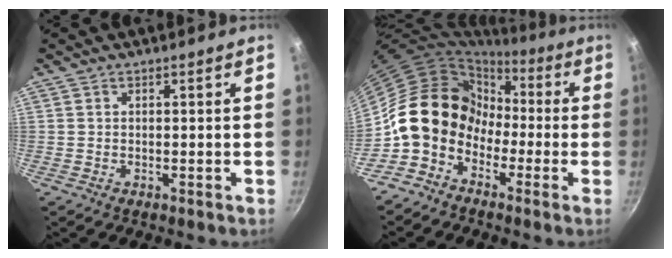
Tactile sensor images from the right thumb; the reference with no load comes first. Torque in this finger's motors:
{"motor_torque": [2.21, 2.80, 1.25, -1.51, 0.36]}